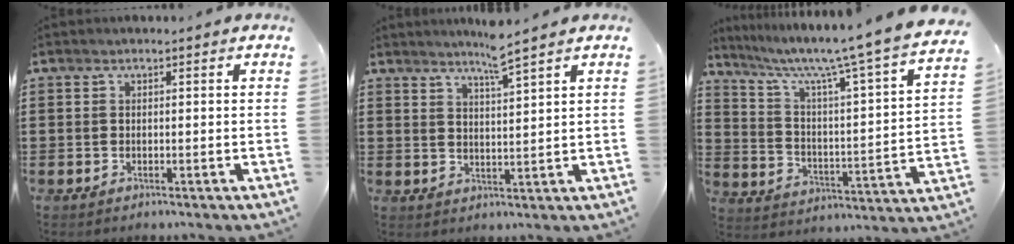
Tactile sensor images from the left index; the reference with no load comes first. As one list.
[{"total": 4.4, "force": [3.7, -0.7, 2.2], "torque": [-0.053, -0.009, 0.064]}, {"total": 8.1, "force": [6.5, -0.5, 4.8], "torque": [-0.112, -0.056, 0.095]}]